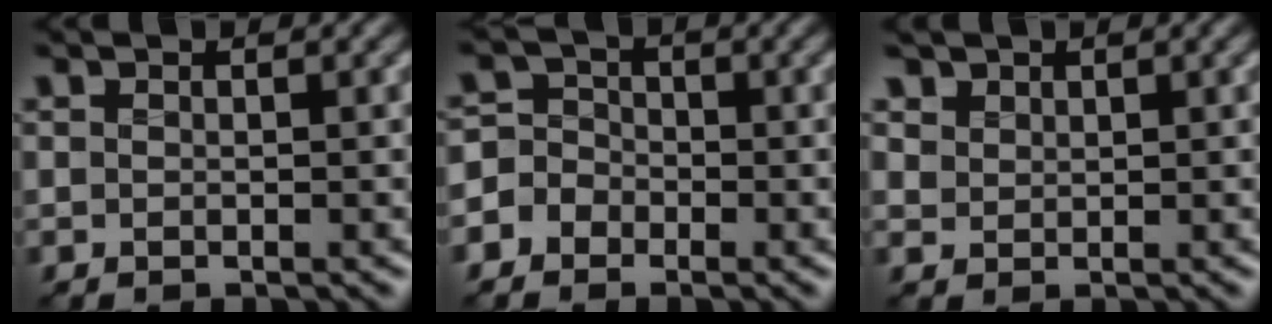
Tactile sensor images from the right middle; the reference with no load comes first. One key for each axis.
{"total": 3.8, "fx": -1.7, "fy": 3.3, "fz": 0.7, "tx": 0.014, "ty": 0.010, "tz": -0.048}
{"total": 2.4, "fx": 1.6, "fy": 1.6, "fz": 0.6, "tx": -0.025, "ty": -0.006, "tz": 0.045}